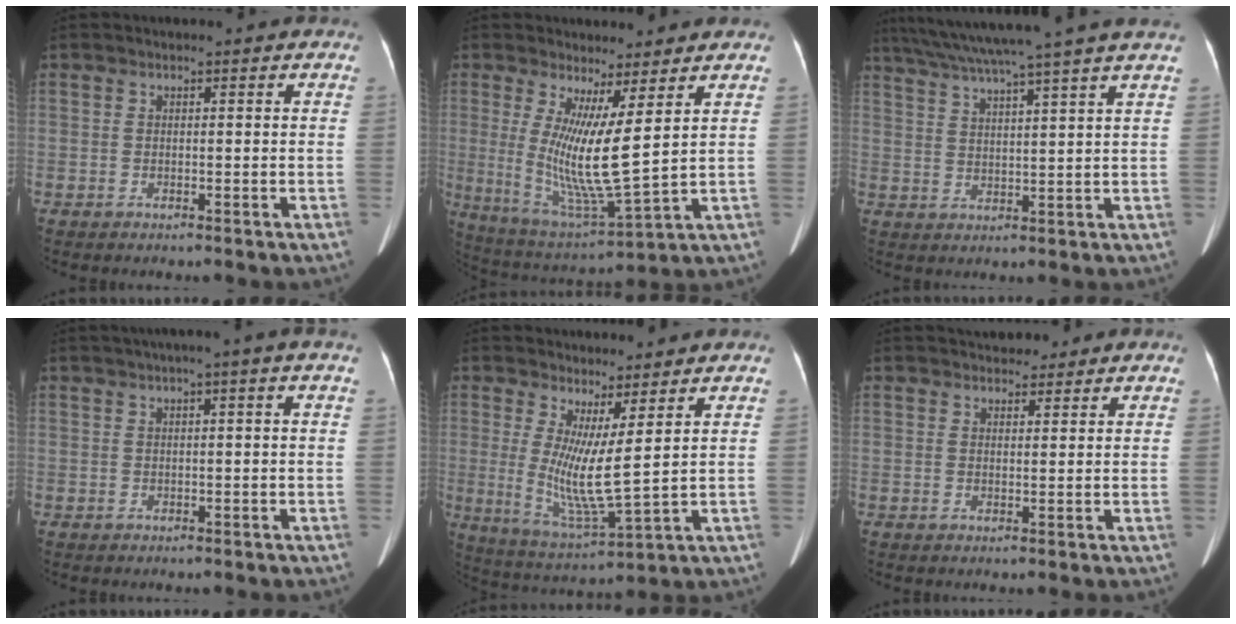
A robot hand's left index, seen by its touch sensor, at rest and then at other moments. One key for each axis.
{"total": 10.9, "fx": 2.3, "fy": 0.3, "fz": 10.7, "tx": -0.214, "ty": -0.038, "tz": 0.050}
{"total": 15.8, "fx": 13.3, "fy": -2.2, "fz": 8.2, "tx": -0.144, "ty": 0.006, "tz": 0.186}
{"total": 2.5, "fx": 1.2, "fy": -0.3, "fz": 2.3, "tx": -0.038, "ty": 0.018, "tz": 0.019}
{"total": 8.5, "fx": 1.8, "fy": 0.2, "fz": 8.3, "tx": -0.170, "ty": -0.038, "tz": 0.041}
{"total": 5.4, "fx": 4.6, "fy": 2.2, "fz": 1.8, "tx": -0.011, "ty": 0.015, "tz": 0.061}